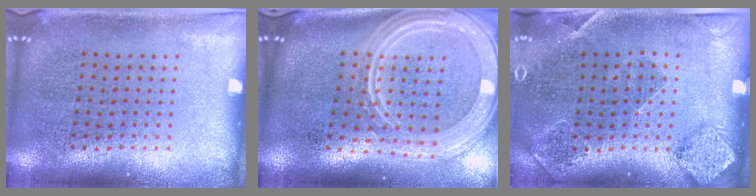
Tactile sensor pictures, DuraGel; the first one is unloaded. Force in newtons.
{"total": 3.3, "press": 2.6, "slide": 2.0}
{"total": 1.5, "press": 1.5, "slide": 0.4}